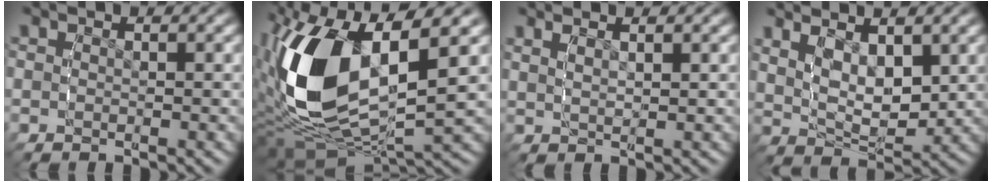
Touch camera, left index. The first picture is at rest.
{"total": 13.9, "force": [-1.2, 8.4, 11.1], "torque": [-0.254, -0.036, -0.015]}
{"total": 2.3, "force": [1.5, 1.1, 1.5], "torque": [-0.028, 0.005, 0.023]}
{"total": 7.3, "force": [1.3, 5.1, 5.0], "torque": [-0.097, -0.009, 0.011]}